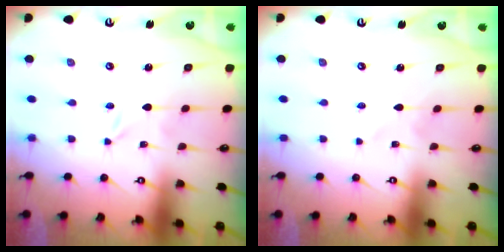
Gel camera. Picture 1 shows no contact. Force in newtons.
{"total": 2.2, "press": 2.2, "slide": 0.2}